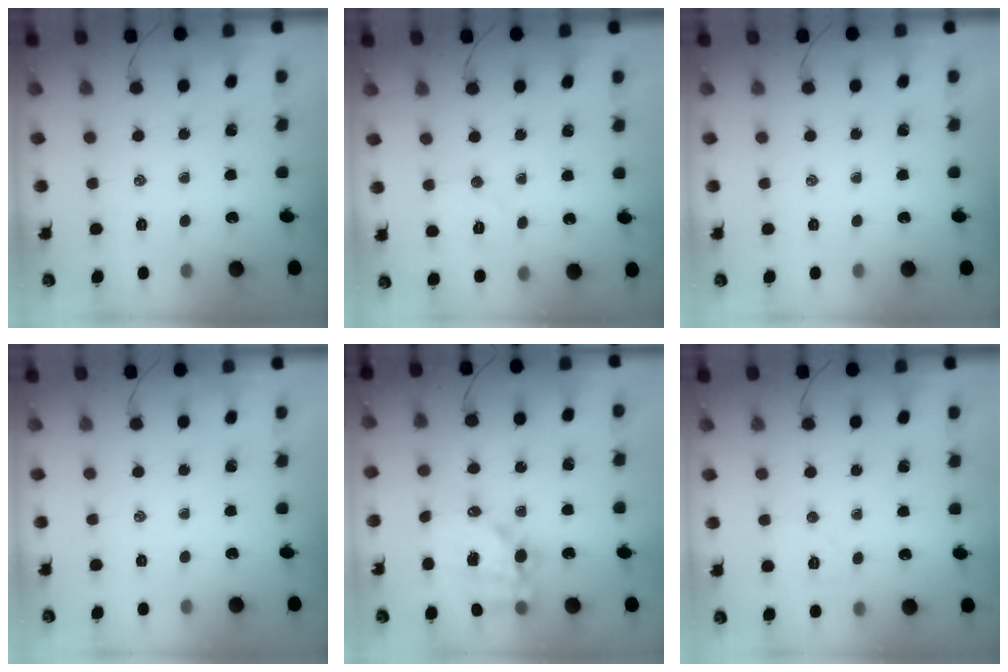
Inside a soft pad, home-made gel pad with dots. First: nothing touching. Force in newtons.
{"total": 5.7, "press": 5.6, "slide": 1.1}
{"total": 0.0}
{"total": 0.0}
{"total": 13.9, "press": 13.6, "slide": 3.0}
{"total": 5.1, "press": 5.0, "slide": 1.0}